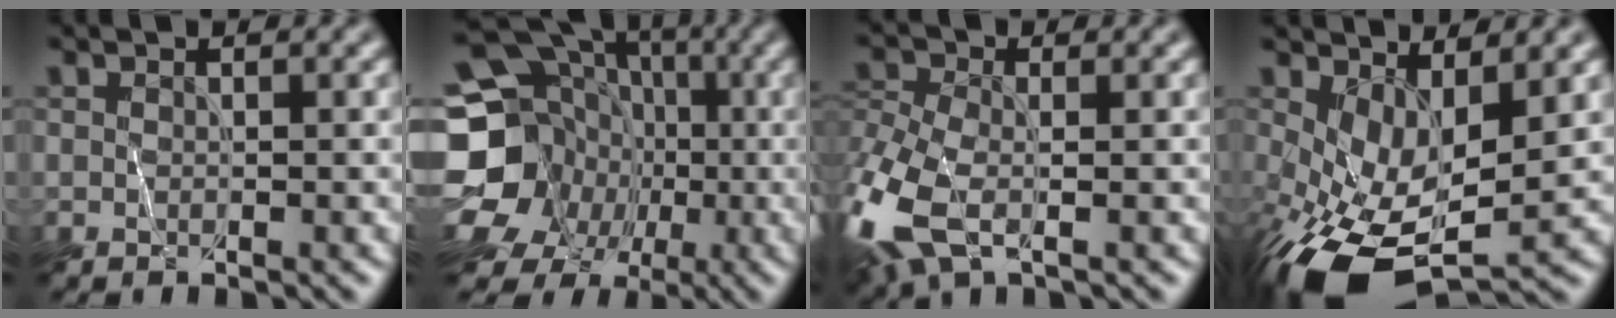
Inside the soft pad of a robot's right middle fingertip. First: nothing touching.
{"total": 20.8, "force": [-4.0, 18.7, 8.1], "torque": [-0.178, -0.012, -0.104]}
{"total": 8.7, "force": [-2.9, 4.7, 6.7], "torque": [-0.179, -0.011, -0.066]}
{"total": 9.0, "force": [-1.9, 4.6, 7.5], "torque": [-0.161, -0.018, -0.023]}